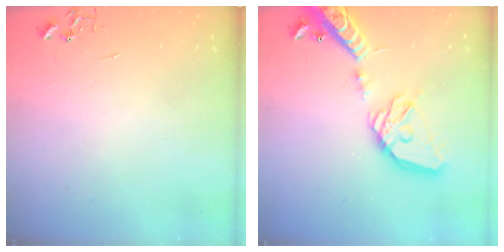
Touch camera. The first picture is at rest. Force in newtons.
{"total": 21.3, "press": 20.9, "slide": 3.7}